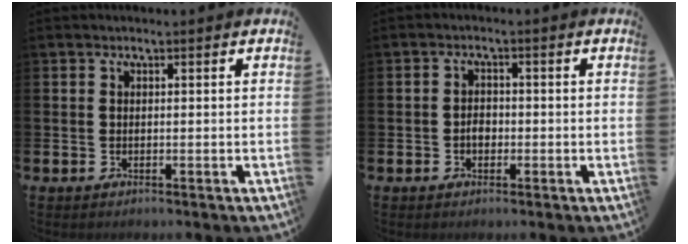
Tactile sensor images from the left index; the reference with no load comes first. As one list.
[{"total": 2.0, "force": [-0.5, 1.4, 1.3], "torque": [-0.015, 0.002, -0.014]}]